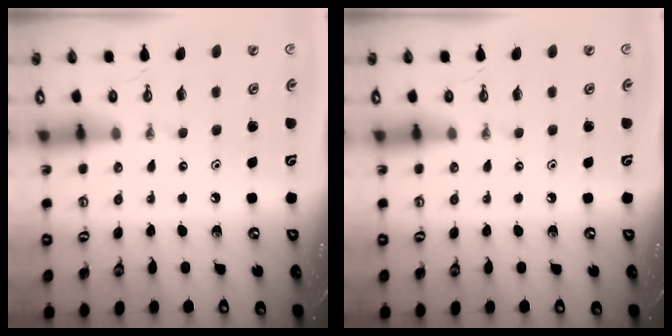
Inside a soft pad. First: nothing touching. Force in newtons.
{"total": 0.0}